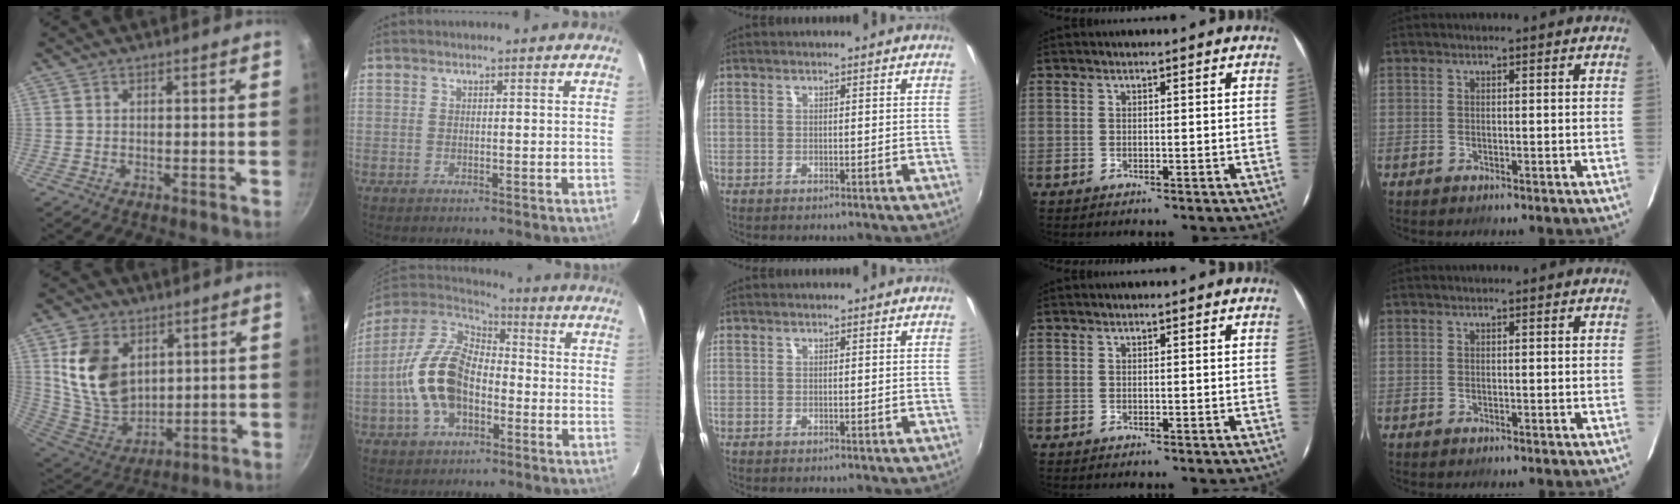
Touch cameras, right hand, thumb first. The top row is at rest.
{"thumb": {"total": 17.7, "force": [4.6, 13.9, 10.0], "torque": [-0.148, -0.023, 0.097]}, "index": {"total": 15.7, "force": [-3.9, 9.9, 11.6], "torque": [-0.241, 0.014, -0.070]}}